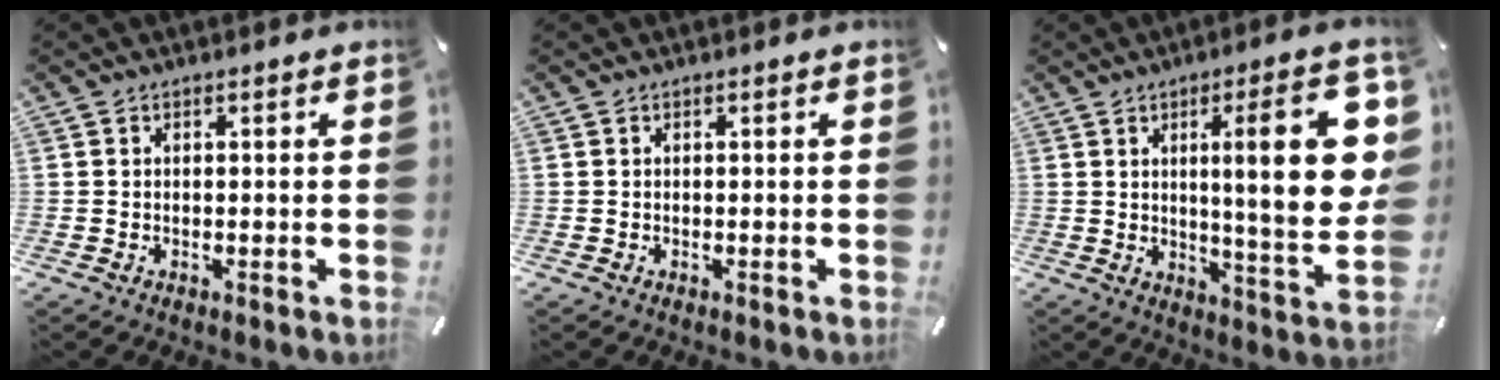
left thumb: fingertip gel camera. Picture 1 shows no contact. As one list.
[{"total": 0.0}, {"total": 21.2, "force": [4.8, 4.2, 20.2], "torque": [-0.295, -0.020, 0.059]}]